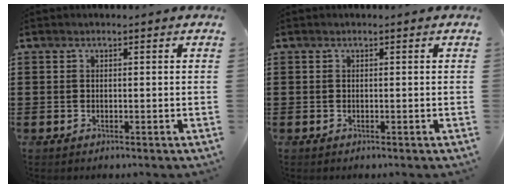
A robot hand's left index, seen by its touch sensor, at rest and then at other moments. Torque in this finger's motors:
{"motor_torque": [0.00, 0.00, -0.01, 0.00]}